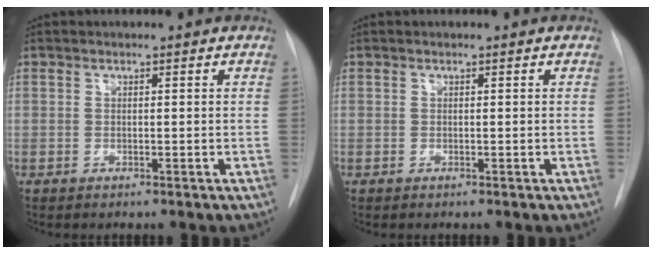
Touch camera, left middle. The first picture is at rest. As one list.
[{"total": 0.0}]